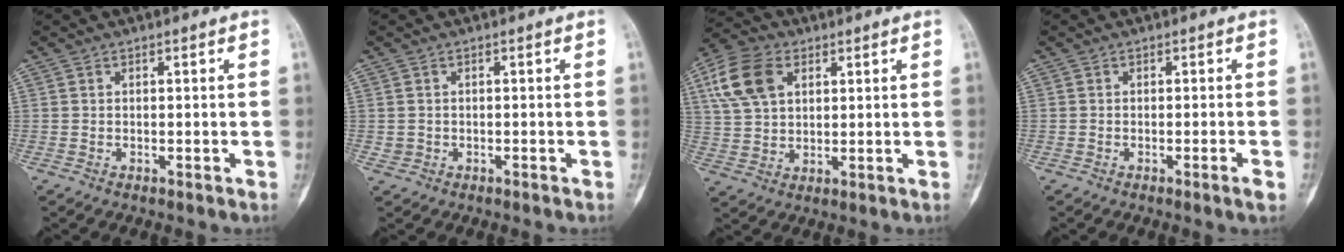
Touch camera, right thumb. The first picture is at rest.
{"total": 1.0, "force": [-0.2, 1.0, 0.2], "torque": [-0.002, 0.004, -0.001]}
{"total": 11.9, "force": [4.4, 7.8, 7.8], "torque": [-0.146, 0.003, 0.083]}
{"total": 2.0, "force": [-1.0, -0.1, 1.7], "torque": [-0.029, -0.005, -0.016]}